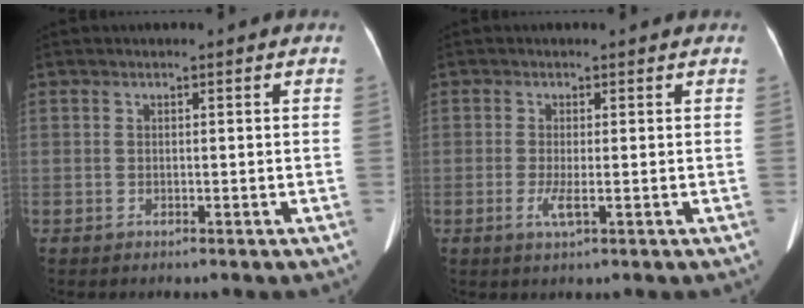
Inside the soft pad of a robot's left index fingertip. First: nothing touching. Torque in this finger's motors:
{"motor_torque": [0.05, 0.06, 0.02, 0.00]}